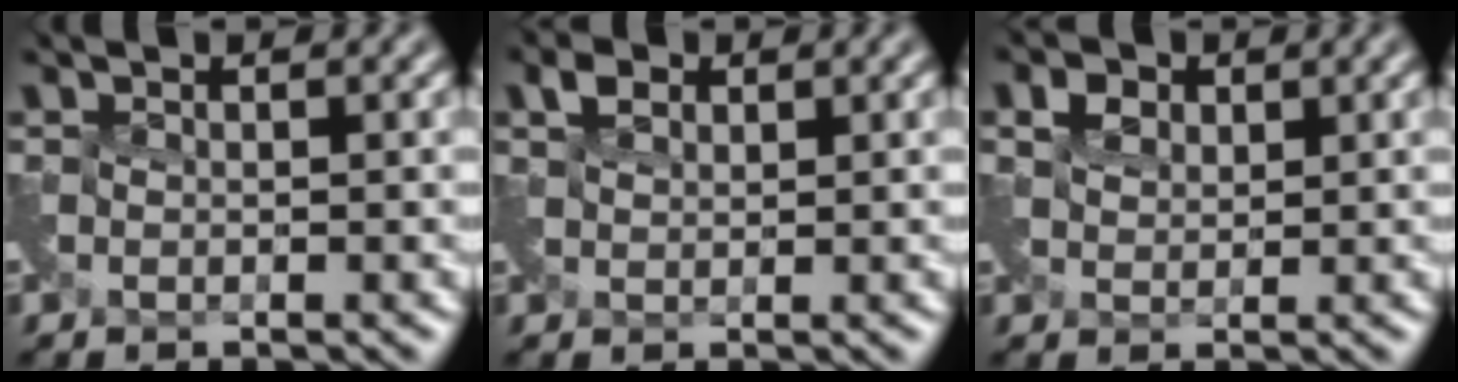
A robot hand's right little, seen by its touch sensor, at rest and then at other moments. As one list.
[{"total": 1.5, "force": [1.2, 0.8, 0.5], "torque": [-0.010, 0.005, 0.024]}, {"total": 1.7, "force": [1.2, 1.0, 0.5], "torque": [-0.012, 0.003, 0.024]}]